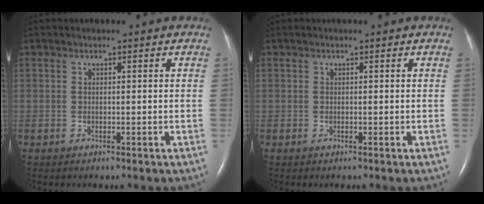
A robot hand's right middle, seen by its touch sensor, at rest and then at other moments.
{"total": 0.0}